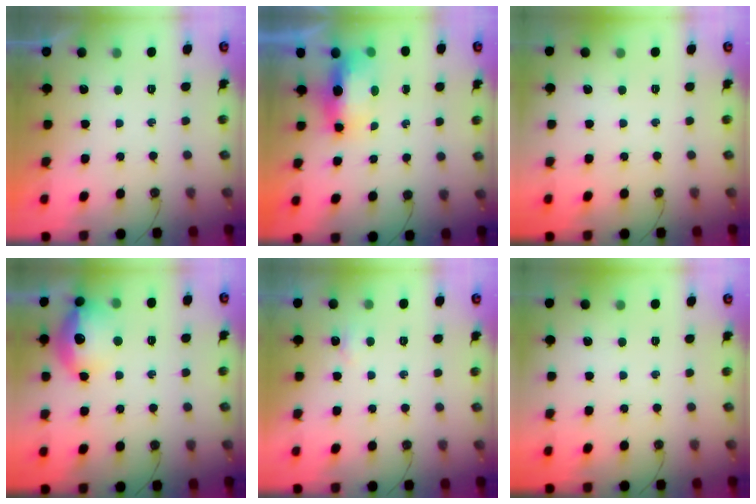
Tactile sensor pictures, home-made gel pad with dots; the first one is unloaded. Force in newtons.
{"total": 7.1, "press": 7.1, "slide": 0.5}
{"total": 0.0}
{"total": 16.1, "press": 16.0, "slide": 1.1}
{"total": 3.2, "press": 3.2, "slide": 0.5}
{"total": 0.0}